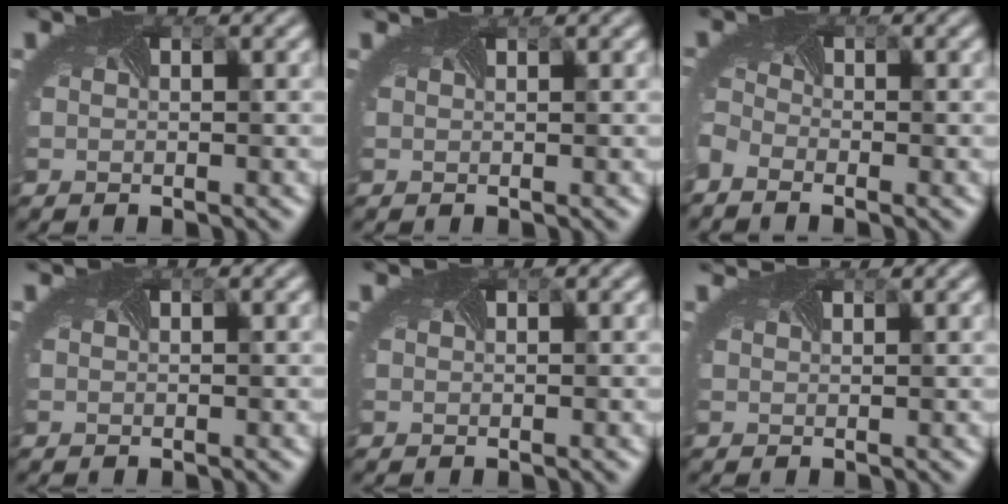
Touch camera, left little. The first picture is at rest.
{"total": 1.1, "force": [1.0, -0.3, 0.1], "torque": [-0.004, -0.003, 0.008]}
{"total": 3.9, "force": [-2.9, 2.0, 1.6], "torque": [-0.040, -0.021, -0.046]}
{"total": 0.7, "force": [0.7, -0.1, 0.3], "torque": [-0.006, -0.003, 0.005]}
{"total": 0.8, "force": [0.8, -0.2, 0.1], "torque": [-0.007, -0.003, 0.009]}
{"total": 2.0, "force": [1.9, -0.2, 0.3], "torque": [-0.009, 0.004, 0.021]}